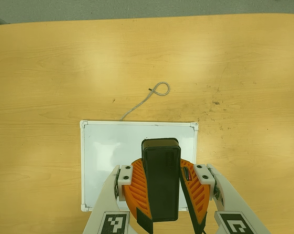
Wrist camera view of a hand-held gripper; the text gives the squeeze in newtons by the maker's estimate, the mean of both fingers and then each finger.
{"total": 10.4, "left": 10.3, "right": 10.5}